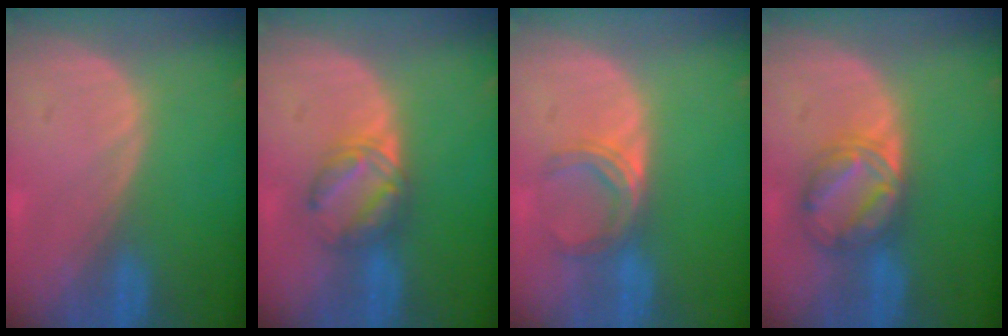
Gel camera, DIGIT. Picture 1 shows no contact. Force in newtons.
{"total": 5.8, "press": 5.4, "slide": 2.2}
{"total": 5.0, "press": 4.4, "slide": 2.3}
{"total": 6.4, "press": 6.4, "slide": 0.4}